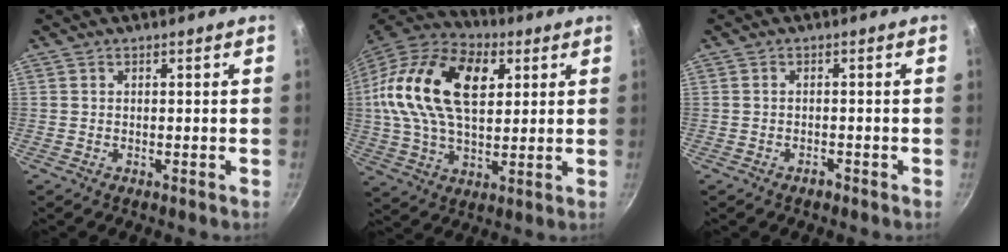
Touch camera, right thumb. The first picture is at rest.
{"total": 23.4, "force": [6.0, 14.0, 17.8], "torque": [-0.321, 0.010, 0.092]}
{"total": 1.4, "force": [-1.2, 0.5, 0.4], "torque": [-0.003, 0.015, -0.017]}